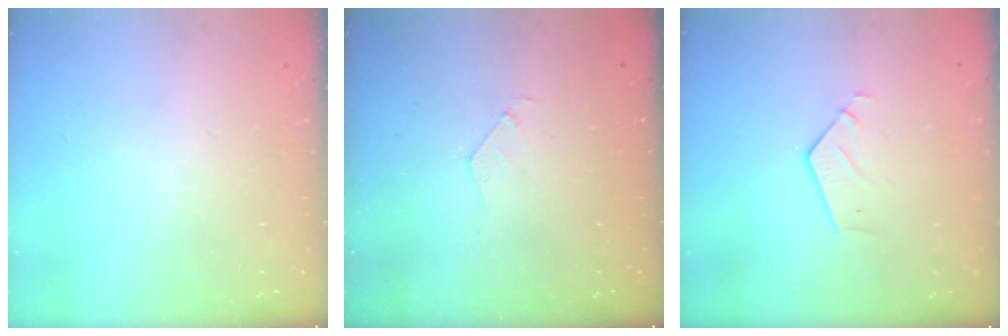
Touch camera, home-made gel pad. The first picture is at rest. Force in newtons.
{"total": 2.8, "press": 2.8, "slide": 0.1}
{"total": 3.5, "press": 3.5, "slide": 0.3}